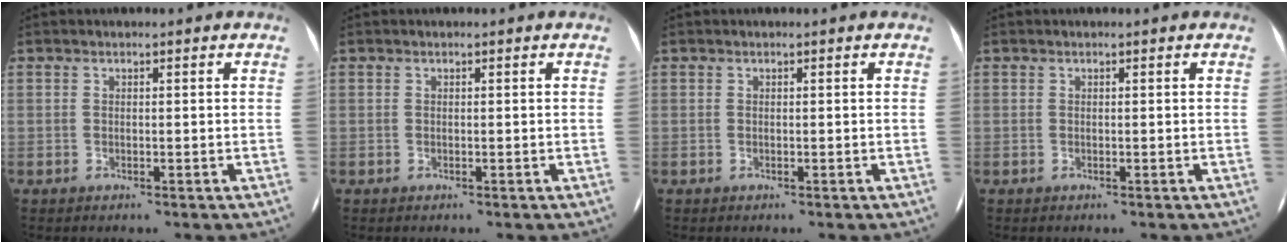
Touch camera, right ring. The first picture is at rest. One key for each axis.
{"total": 0.0}
{"total": 0.0}
{"total": 0.0}